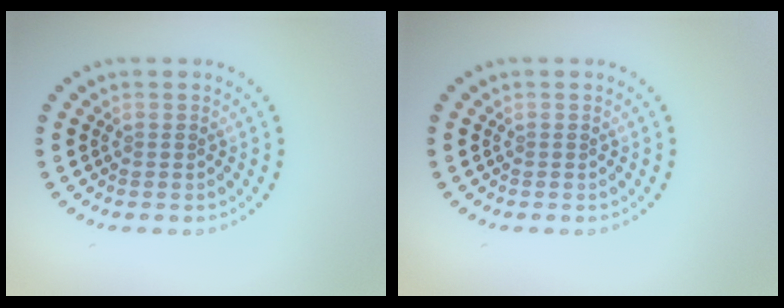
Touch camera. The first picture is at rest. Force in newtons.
{"total": 0.0}